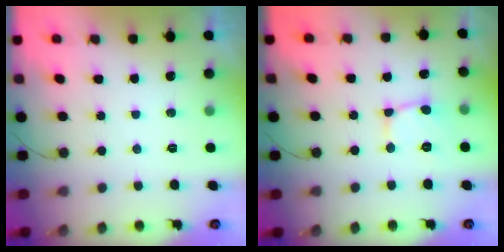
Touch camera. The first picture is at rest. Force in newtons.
{"total": 2.8, "press": 2.8, "slide": 0.3}